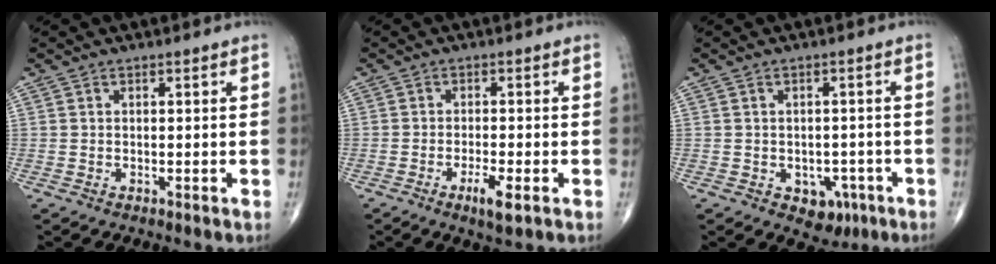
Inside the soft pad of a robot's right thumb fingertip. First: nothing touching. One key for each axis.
{"total": 4.1, "fx": -1.9, "fy": 0.7, "fz": 3.5, "tx": -0.067, "ty": -0.001, "tz": -0.034}
{"total": 5.4, "fx": -2.3, "fy": 3.9, "fz": 3.0, "tx": -0.012, "ty": 0.014, "tz": -0.022}